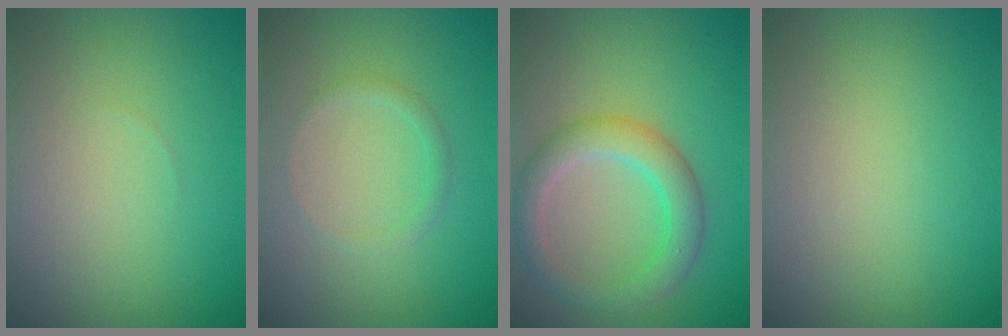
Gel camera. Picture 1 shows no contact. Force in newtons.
{"total": 1.1, "press": 1.1, "slide": 0.1}
{"total": 4.3, "press": 4.2, "slide": 0.2}
{"total": 0.0}